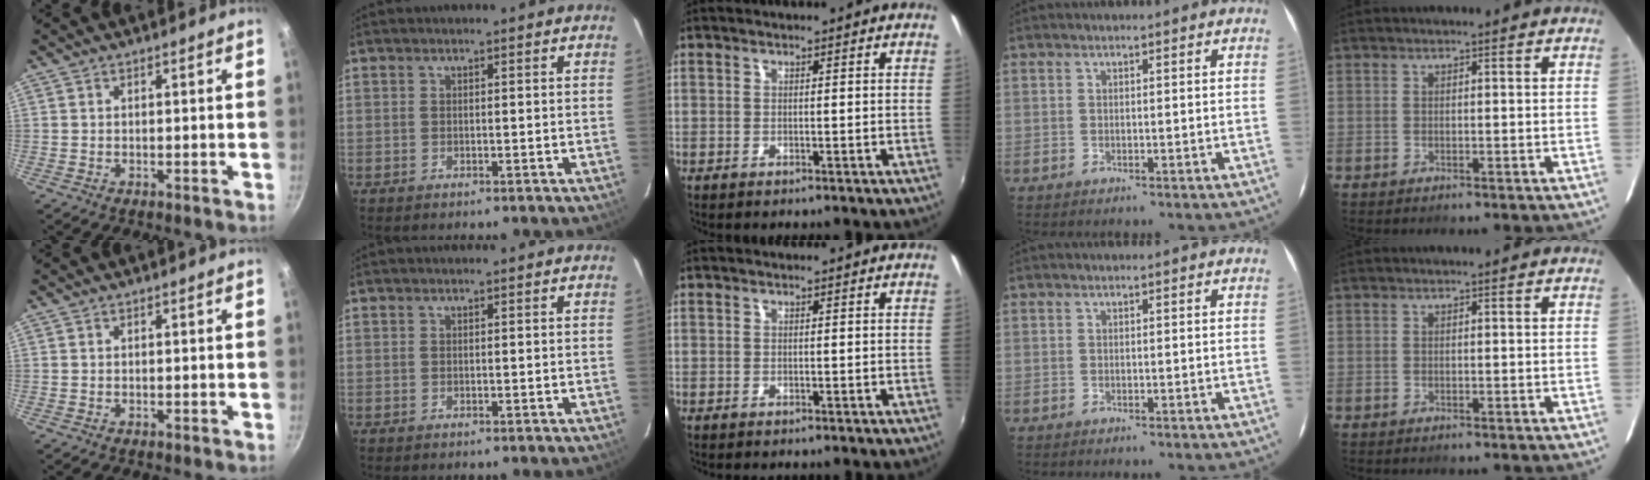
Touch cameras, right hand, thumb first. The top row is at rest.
{}